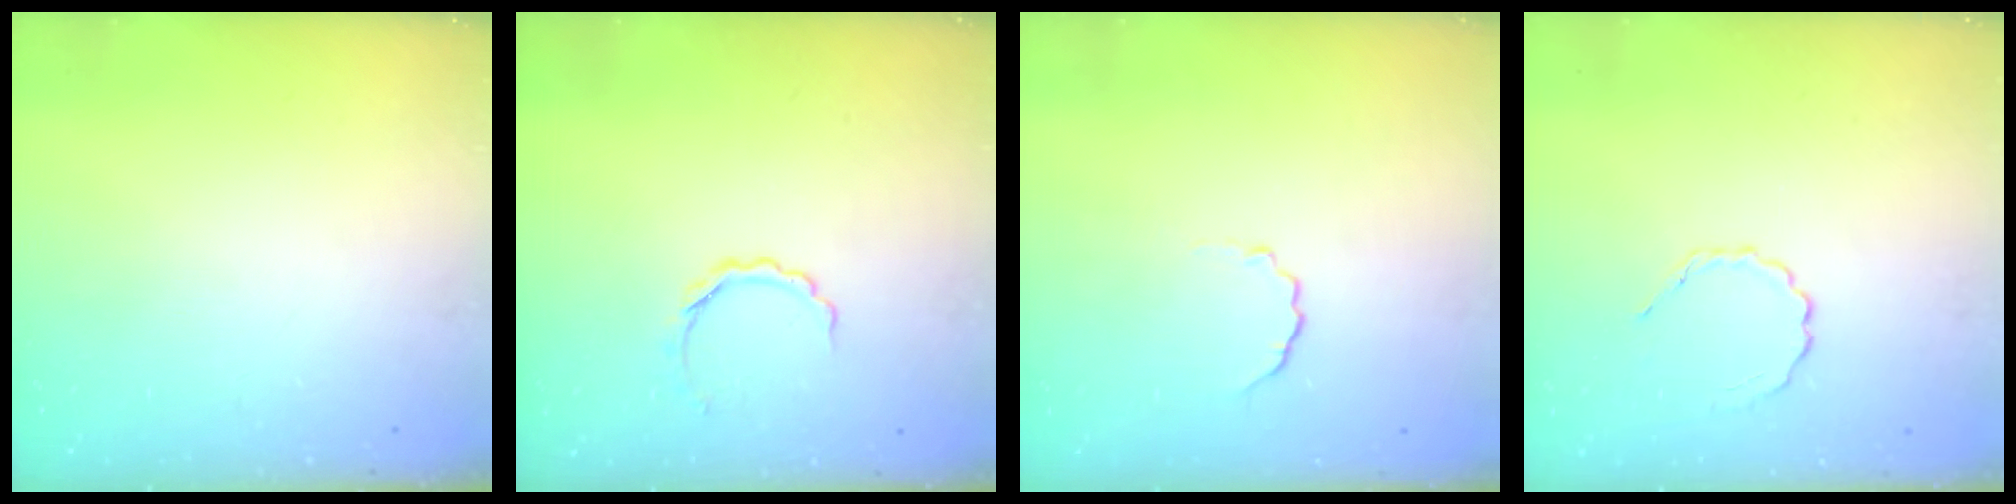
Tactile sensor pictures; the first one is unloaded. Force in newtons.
{"total": 5.2, "press": 5.0, "slide": 1.3}
{"total": 3.2, "press": 3.2, "slide": 0.7}
{"total": 2.5, "press": 2.3, "slide": 0.9}